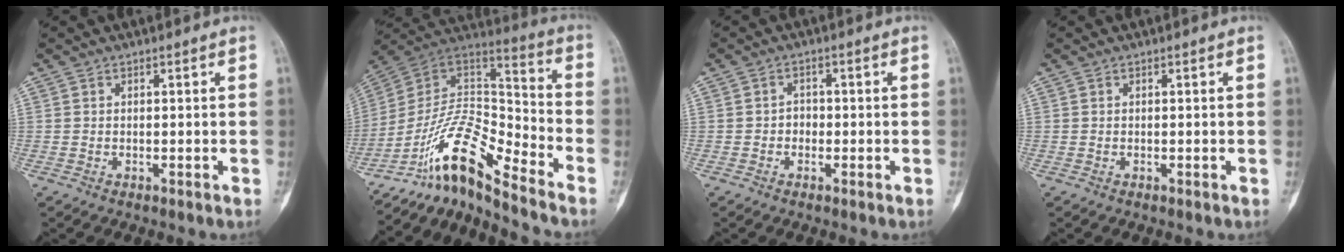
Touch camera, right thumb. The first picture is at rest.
{"total": 14.3, "force": [-11.3, 2.7, 8.3], "torque": [-0.145, 0.111, -0.211]}
{"total": 1.8, "force": [-0.5, 1.6, 0.8], "torque": [0.002, 0.008, -0.014]}
{"total": 0.0}